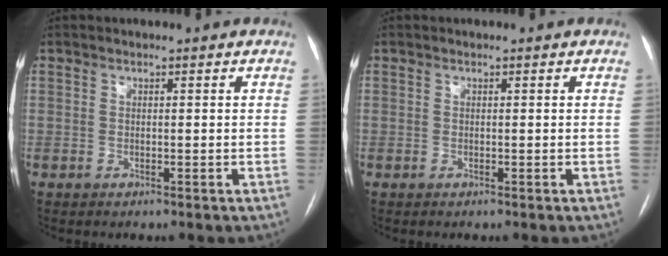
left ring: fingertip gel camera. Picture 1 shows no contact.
{"total": 0.0}